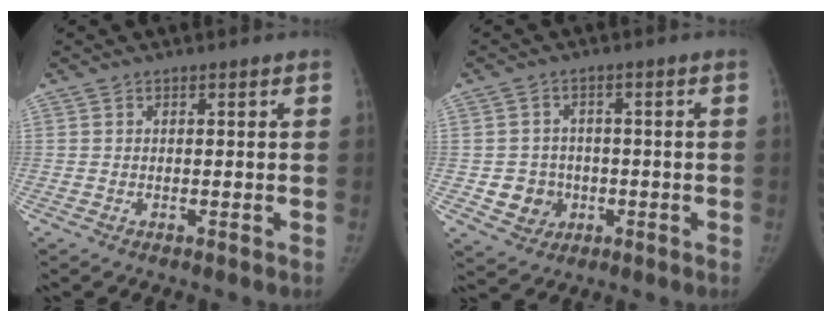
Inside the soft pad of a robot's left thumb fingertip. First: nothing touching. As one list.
[{"total": 6.0, "force": [-1.1, 5.6, 1.7], "torque": [0.001, 0.009, -0.011]}]